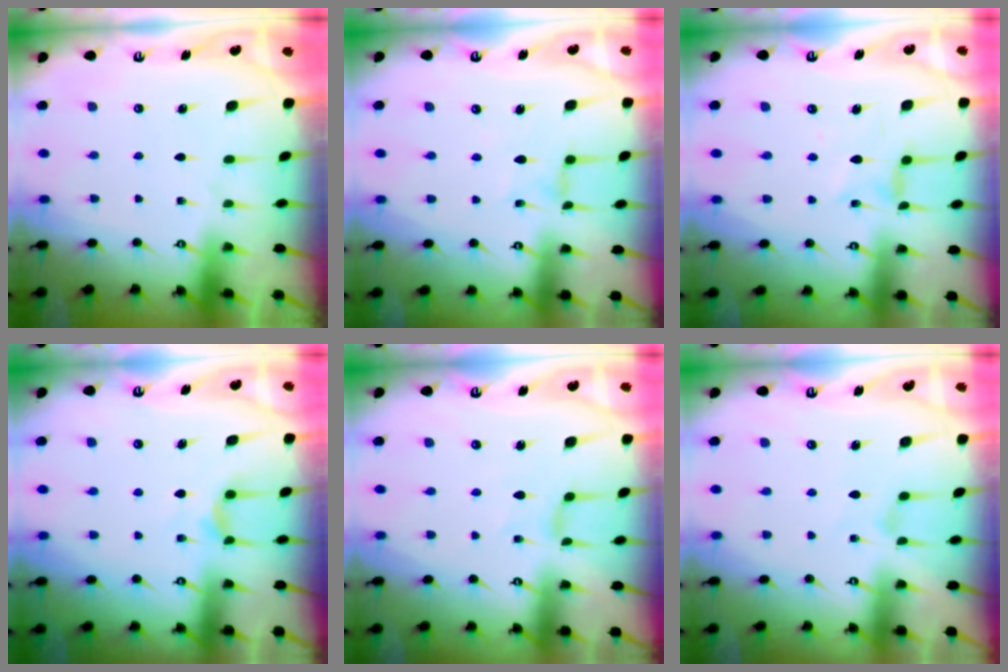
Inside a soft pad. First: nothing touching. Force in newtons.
{"total": 1.7, "press": 1.7, "slide": 0.3}
{"total": 3.1, "press": 3.1, "slide": 0.5}
{"total": 4.8, "press": 4.7, "slide": 0.7}
{"total": 2.0, "press": 2.0, "slide": 0.4}
{"total": 0.0}